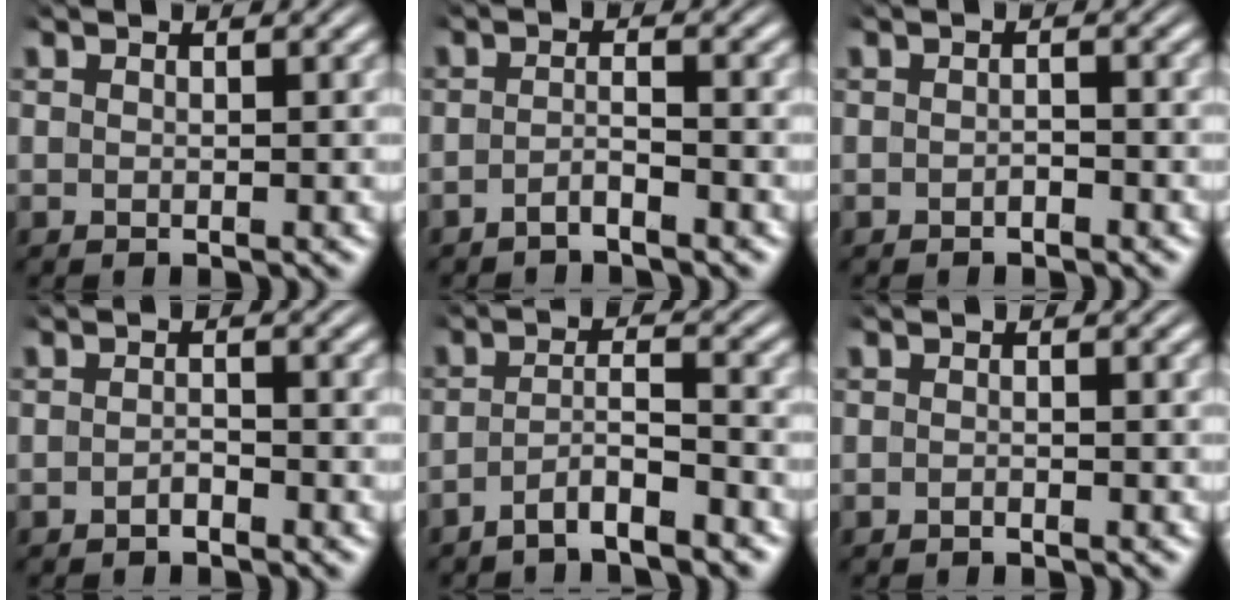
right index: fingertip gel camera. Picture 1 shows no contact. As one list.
[{"total": 2.2, "force": [-1.9, 0.2, 0.9], "torque": [-0.017, -0.009, -0.034]}, {"total": 0.8, "force": [-0.8, -0.1, 0.2], "torque": [-0.005, -0.001, -0.013]}, {"total": 1.2, "force": [-1.1, 0.1, 0.3], "torque": [-0.005, -0.003, -0.020]}, {"total": 3.8, "force": [-3.2, 0.7, 1.9], "torque": [-0.033, -0.009, -0.052]}, {"total": 0.6, "force": [-0.6, -0.2, 0.1], "torque": [-0.004, -0.001, -0.012]}]